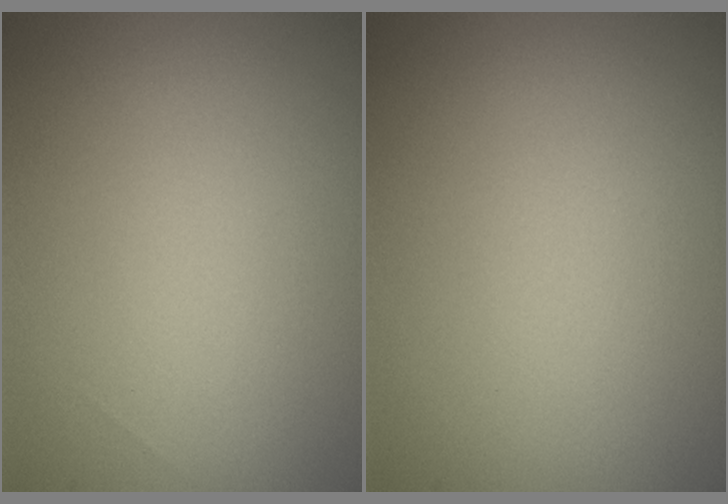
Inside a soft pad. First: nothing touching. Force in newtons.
{"total": 0.0}